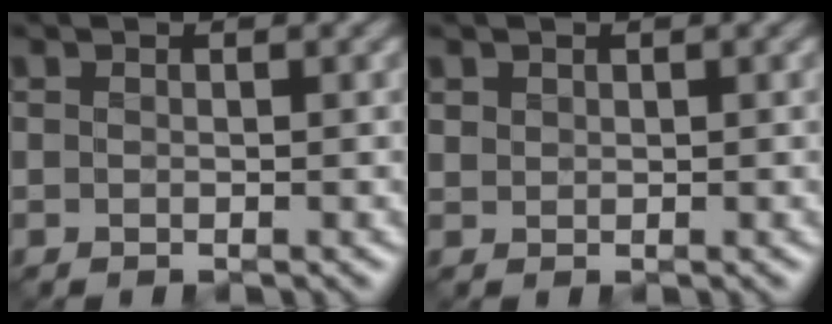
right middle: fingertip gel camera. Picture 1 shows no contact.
{"total": 0.8, "force": [0.6, 0.5, 0.0], "torque": [-0.005, -0.001, 0.015]}